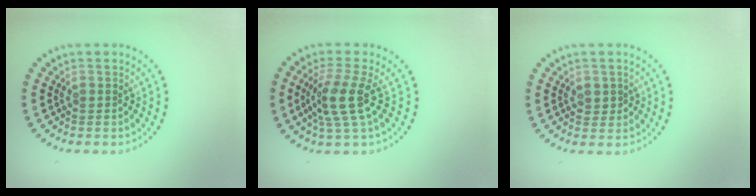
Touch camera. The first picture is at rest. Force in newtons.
{"total": 3.7, "press": 3.1, "slide": 2.1}
{"total": 0.8, "press": 0.8, "slide": 0.2}